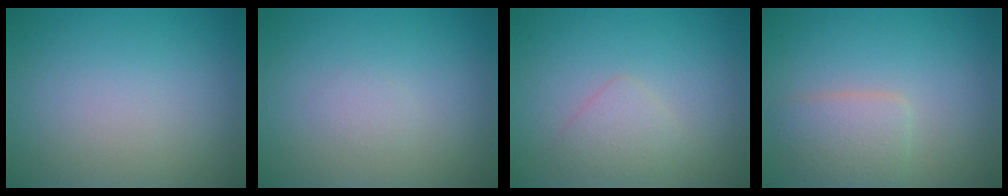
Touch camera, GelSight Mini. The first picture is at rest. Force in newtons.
{"total": 0.7, "press": 0.7, "slide": 0.0}
{"total": 1.8, "press": 1.8, "slide": 0.0}
{"total": 2.8, "press": 2.8, "slide": 0.0}